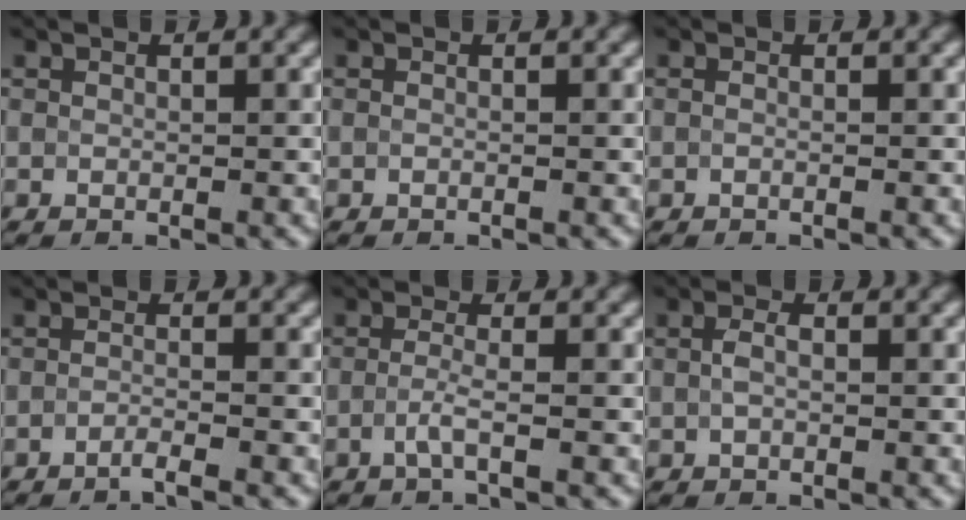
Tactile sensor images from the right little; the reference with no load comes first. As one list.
[{"total": 0.6, "force": [-0.1, 0.3, 0.5], "torque": [-0.008, -0.008, -0.009]}, {"total": 0.9, "force": [0.0, 0.5, 0.8], "torque": [-0.004, -0.012, -0.011]}, {"total": 1.6, "force": [-1.0, 0.3, 1.2], "torque": [-0.013, -0.004, -0.029]}, {"total": 1.9, "force": [-0.7, 0.3, 1.7], "torque": [-0.036, -0.001, -0.018]}, {"total": 1.3, "force": [0.0, 0.6, 1.1], "torque": [-0.028, 0.001, -0.001]}]